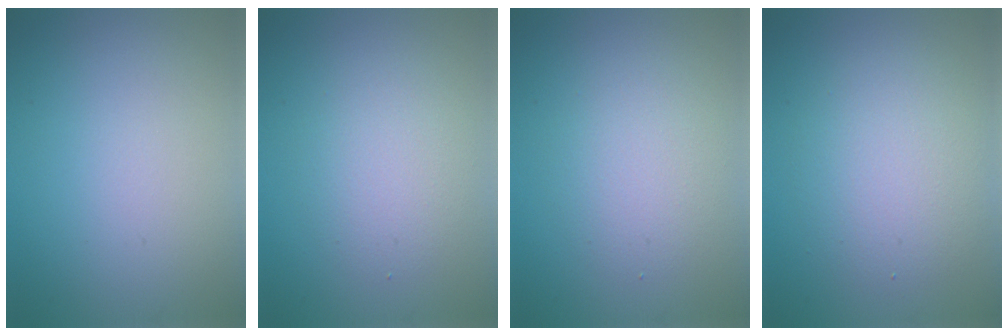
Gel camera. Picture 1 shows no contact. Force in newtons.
{"total": 2.9, "press": 2.9, "slide": 0.3}
{"total": 2.9, "press": 2.9, "slide": 0.3}
{"total": 4.2, "press": 4.2, "slide": 0.3}